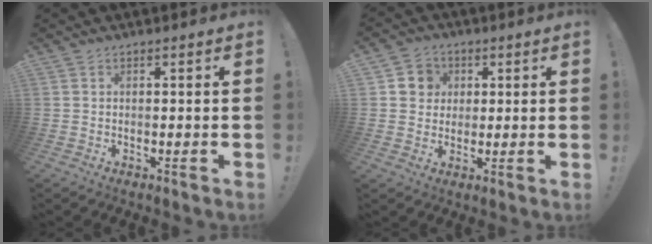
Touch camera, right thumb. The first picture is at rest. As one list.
[{"total": 6.7, "force": [1.4, 6.5, 1.3], "torque": [-0.011, -0.008, 0.028]}]